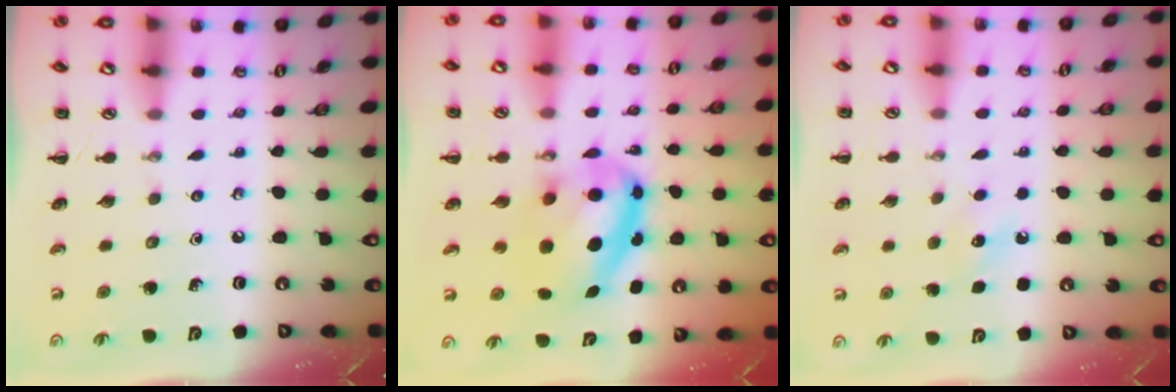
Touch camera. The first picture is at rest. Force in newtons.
{"total": 9.6, "press": 9.4, "slide": 2.2}
{"total": 6.4, "press": 6.3, "slide": 1.5}